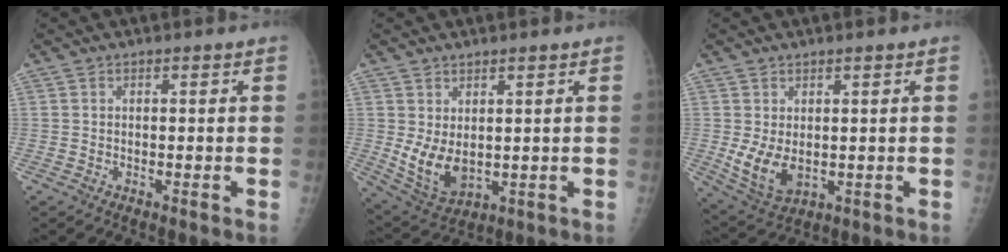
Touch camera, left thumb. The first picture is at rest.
{"total": 8.0, "force": [1.2, 4.6, 6.5], "torque": [-0.109, -0.020, 0.044]}
{"total": 7.3, "force": [0.4, 4.3, 5.9], "torque": [-0.100, -0.016, 0.026]}